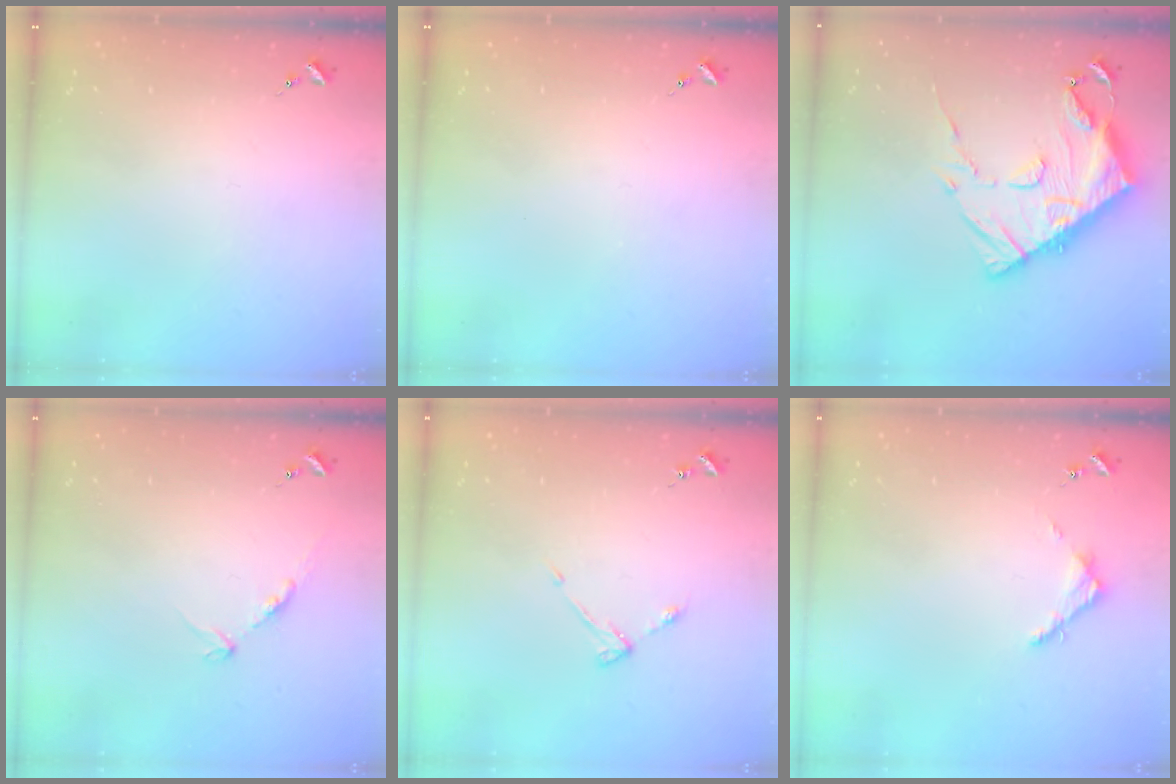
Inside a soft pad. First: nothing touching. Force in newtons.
{"total": 0.0}
{"total": 20.8, "press": 20.7, "slide": 2.0}
{"total": 5.3, "press": 5.2, "slide": 0.7}
{"total": 3.9, "press": 3.9, "slide": 0.6}
{"total": 3.6, "press": 3.6, "slide": 0.3}